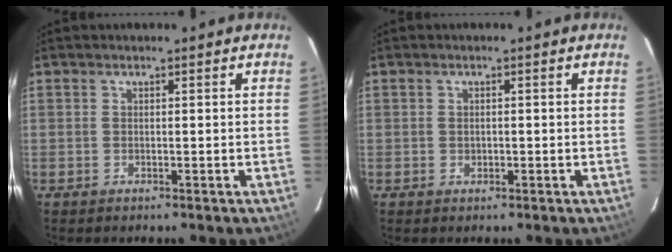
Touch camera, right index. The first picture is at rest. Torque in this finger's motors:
{"motor_torque": [-0.09, -0.02, -0.08, -0.01]}